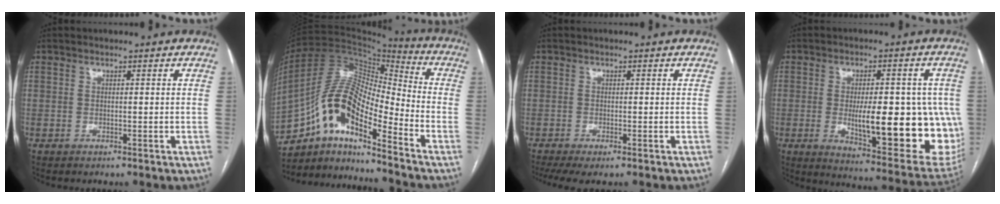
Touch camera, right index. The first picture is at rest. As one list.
[{"total": 15.5, "force": [-9.4, 4.0, 11.6], "torque": [-0.223, 0.037, -0.164]}, {"total": 4.6, "force": [-3.0, 1.0, 3.3], "torque": [-0.056, -0.013, -0.052]}, {"total": 20.3, "force": [-2.1, 6.6, 19.0], "torque": [-0.192, 0.003, -0.001]}]